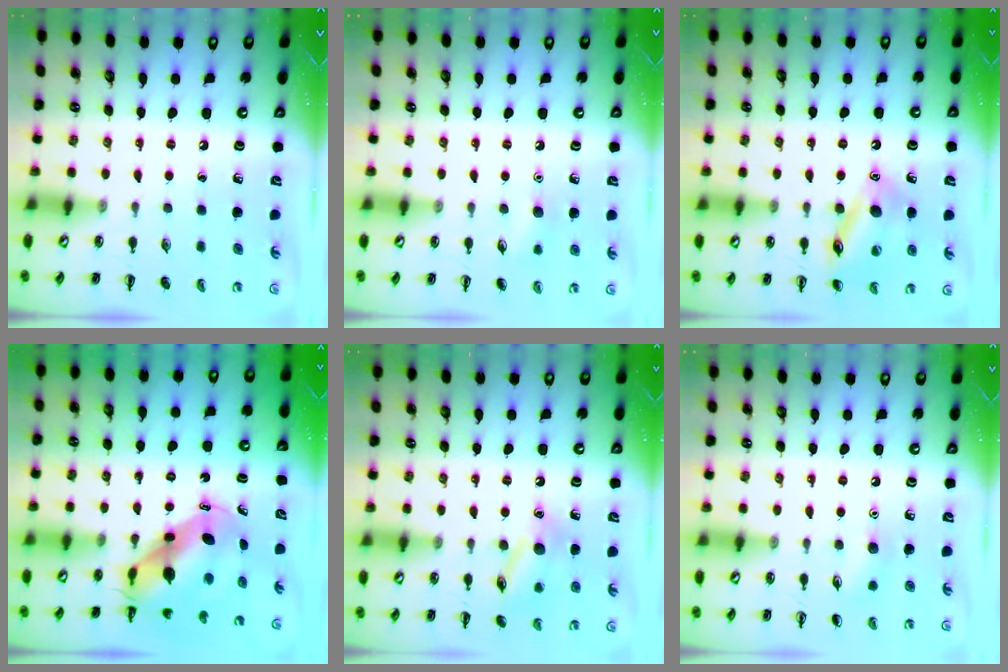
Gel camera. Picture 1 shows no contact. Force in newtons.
{"total": 5.2, "press": 5.0, "slide": 1.3}
{"total": 14.7, "press": 14.4, "slide": 2.7}
{"total": 7.5, "press": 7.2, "slide": 2.2}
{"total": 12.0, "press": 12.0, "slide": 0.7}
{"total": 6.6, "press": 6.3, "slide": 1.9}